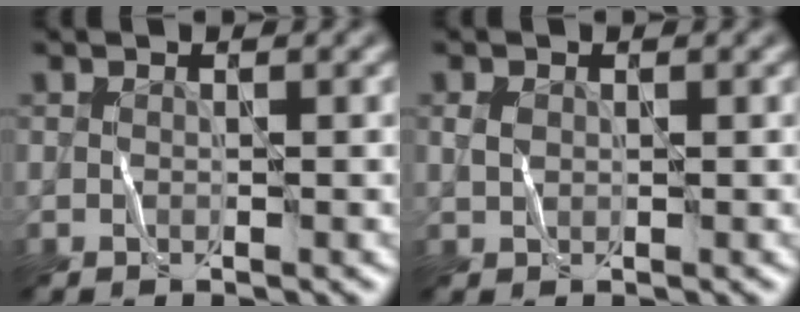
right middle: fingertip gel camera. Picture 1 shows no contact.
{"total": 0.9, "force": [0.4, 0.7, 0.3], "torque": [-0.015, 0.001, 0.011]}